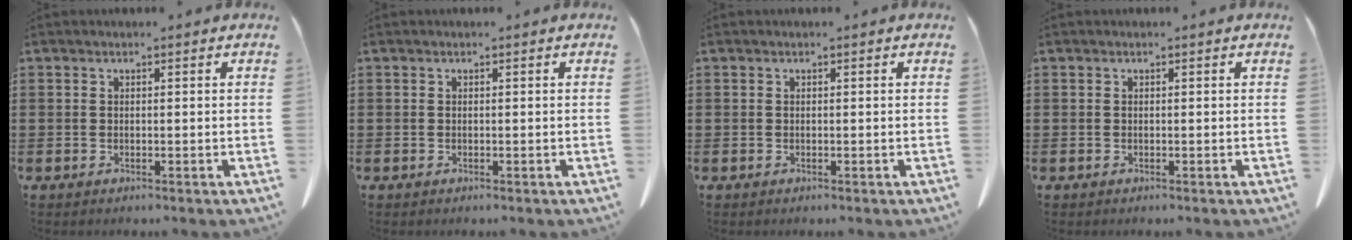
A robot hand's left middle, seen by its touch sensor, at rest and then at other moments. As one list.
[{"total": 0.0}, {"total": 0.0}, {"total": 0.0}]